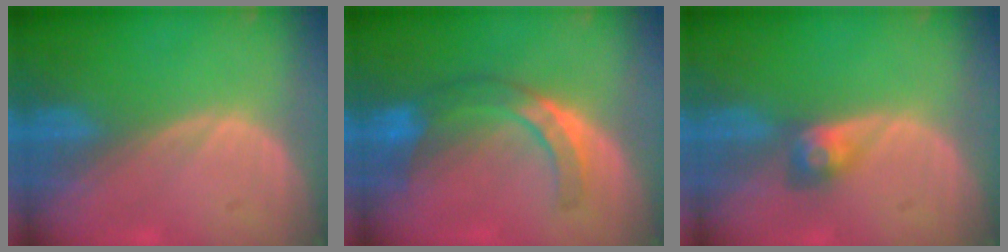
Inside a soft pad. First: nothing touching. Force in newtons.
{"total": 7.3, "press": 6.8, "slide": 2.7}
{"total": 3.0, "press": 2.6, "slide": 1.5}